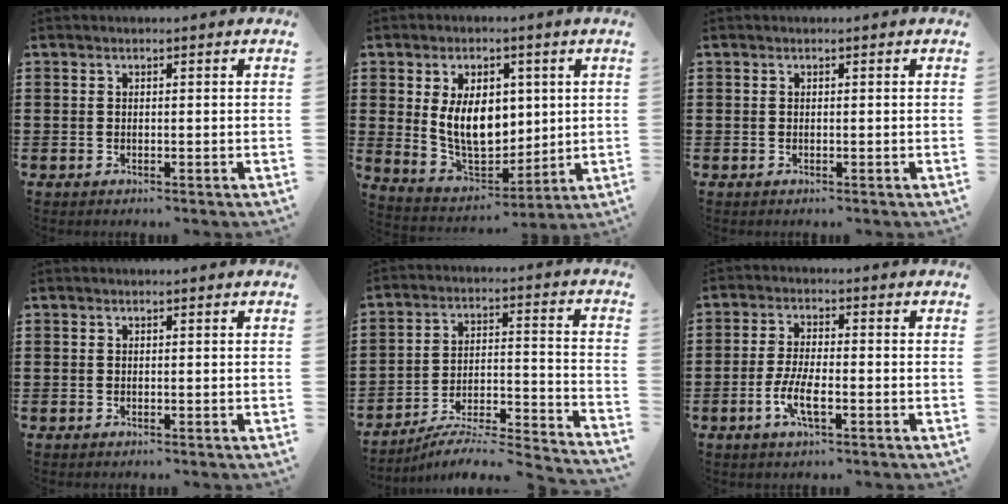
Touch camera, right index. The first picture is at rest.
{"total": 9.7, "force": [1.7, 6.3, 7.1], "torque": [-0.138, 0.005, 0.028]}
{"total": 0.0}
{"total": 0.0}
{"total": 4.3, "force": [-3.9, 0.5, 1.7], "torque": [-0.031, -0.015, -0.081]}
{"total": 5.2, "force": [-2.0, 1.4, 4.5], "torque": [-0.102, -0.008, -0.043]}